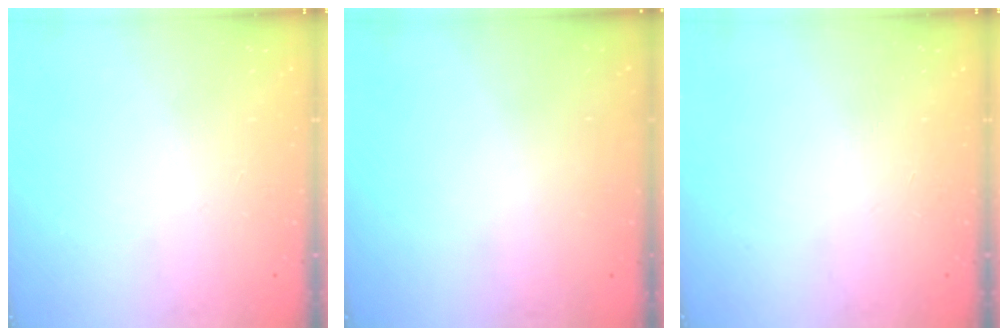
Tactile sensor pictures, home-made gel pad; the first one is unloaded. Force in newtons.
{"total": 3.0, "press": 3.0, "slide": 0.1}
{"total": 0.0}